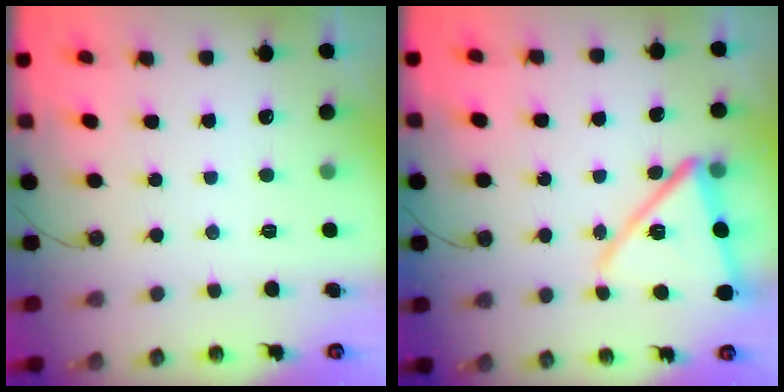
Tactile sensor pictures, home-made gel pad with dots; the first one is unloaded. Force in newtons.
{"total": 15.3, "press": 15.3, "slide": 1.2}